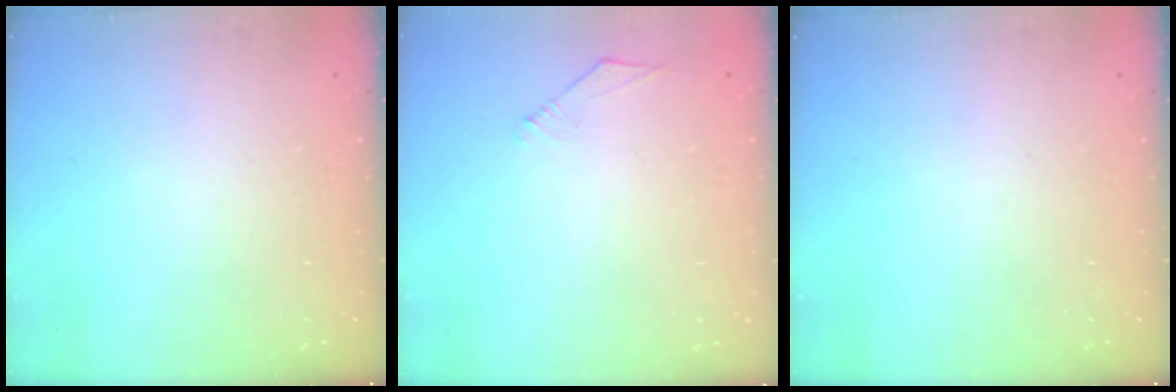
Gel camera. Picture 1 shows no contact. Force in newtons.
{"total": 2.6, "press": 2.5, "slide": 0.6}
{"total": 0.0}